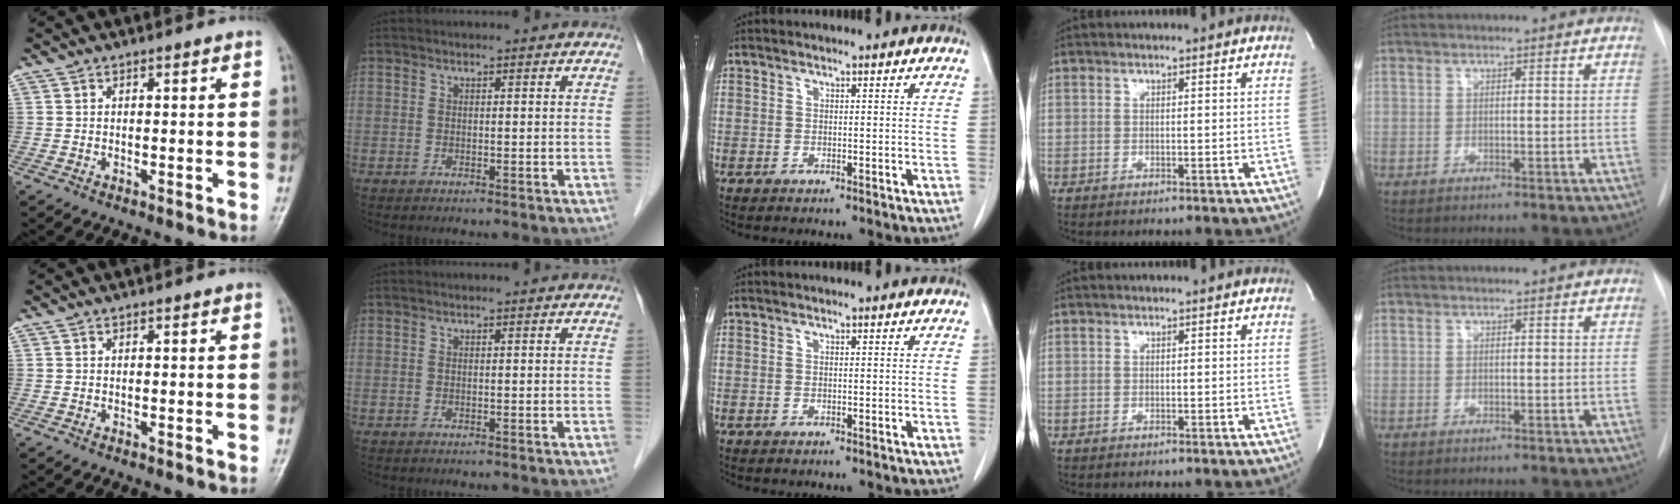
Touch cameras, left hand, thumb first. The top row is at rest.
{}